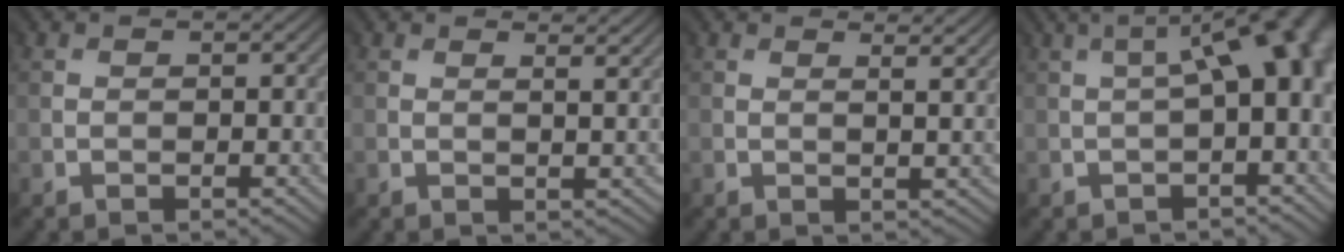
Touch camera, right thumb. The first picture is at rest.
{"total": 2.5, "force": [2.1, 0.0, 1.4], "torque": [-0.027, 0.000, 0.031]}
{"total": 2.8, "force": [2.2, 0.1, 1.7], "torque": [-0.028, 0.001, 0.032]}
{"total": 8.1, "force": [0.1, 2.7, 7.7], "torque": [-0.072, 0.024, -0.003]}